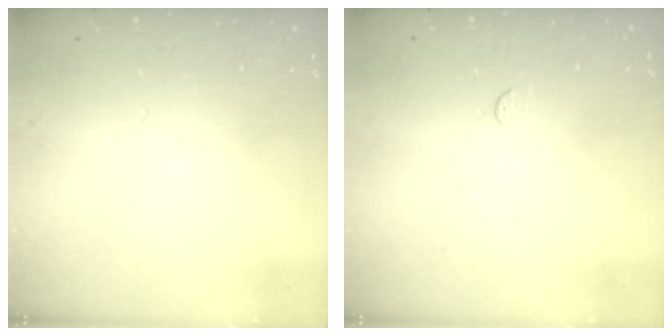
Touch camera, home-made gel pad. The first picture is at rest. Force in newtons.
{"total": 3.7, "press": 3.7, "slide": 0.4}